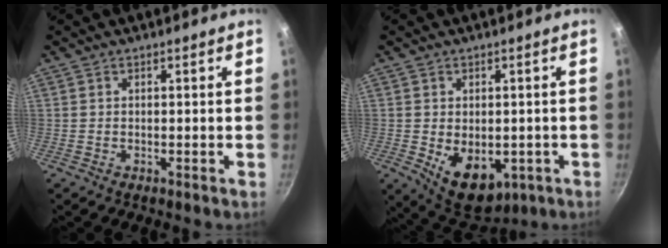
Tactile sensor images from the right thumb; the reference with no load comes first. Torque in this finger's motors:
{"motor_torque": [-0.36, 0.82, 0.43, 0.79, 0.07]}